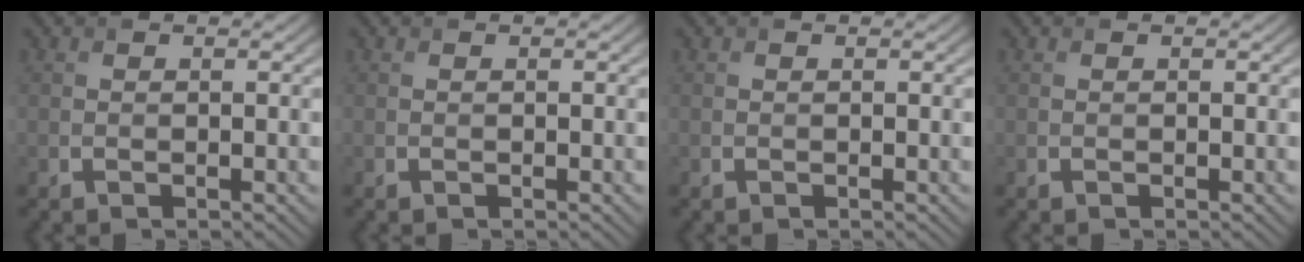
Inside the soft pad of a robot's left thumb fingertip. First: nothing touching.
{"total": 0.0}
{"total": 0.0}
{"total": 0.0}